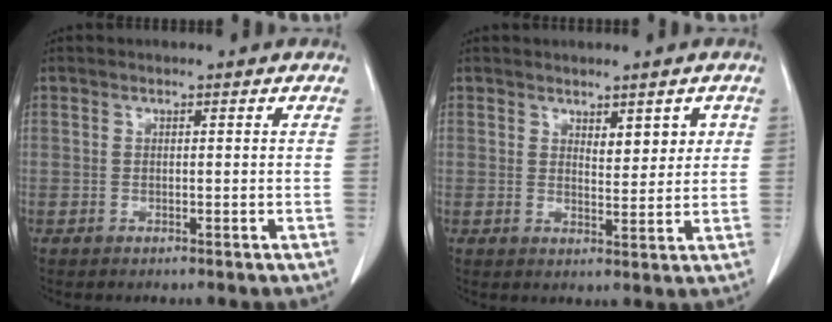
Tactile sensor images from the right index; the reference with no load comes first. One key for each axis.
{"total": 3.6, "fx": 1.7, "fy": 1.6, "fz": 2.8, "tx": -0.040, "ty": -0.001, "tz": 0.031}